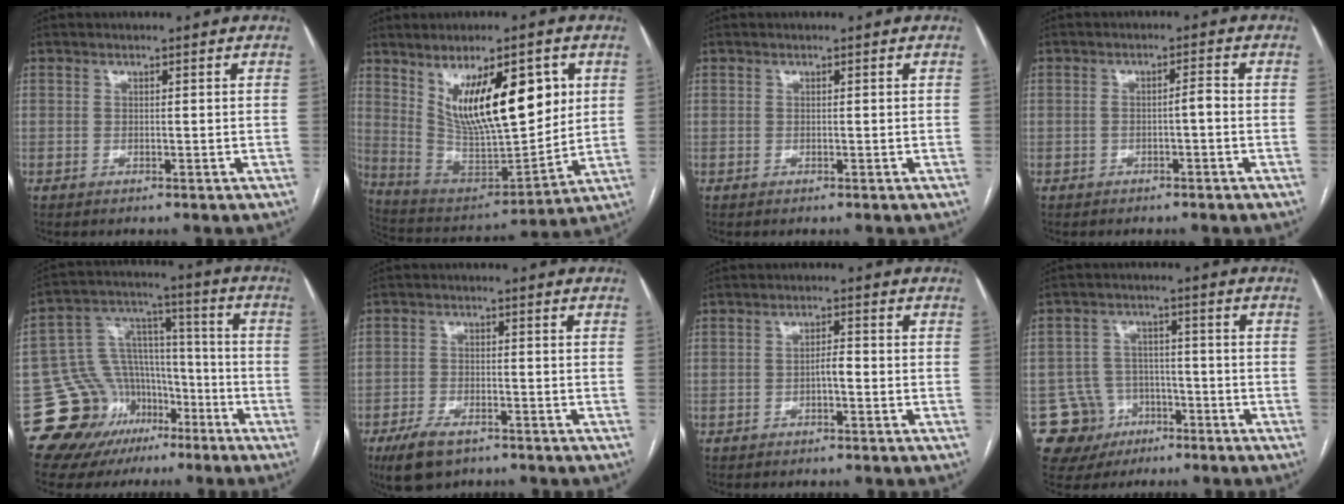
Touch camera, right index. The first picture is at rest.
{"total": 17.8, "force": [6.4, 5.2, 15.7], "torque": [-0.264, -0.001, 0.124]}
{"total": 0.0}
{"total": 2.2, "force": [-0.7, 0.3, 2.0], "torque": [-0.033, 0.009, -0.011]}
{"total": 14.8, "force": [-7.7, 12.0, 3.8], "torque": [-0.056, 0.095, -0.111]}
{"total": 6.1, "force": [-4.3, 2.7, 3.5], "torque": [-0.071, -0.006, -0.073]}
{"total": 1.9, "force": [-0.7, 0.5, 1.7], "torque": [-0.025, 0.004, -0.013]}
{"total": 8.0, "force": [-3.6, 7.1, 0.7], "torque": [-0.011, 0.011, -0.048]}